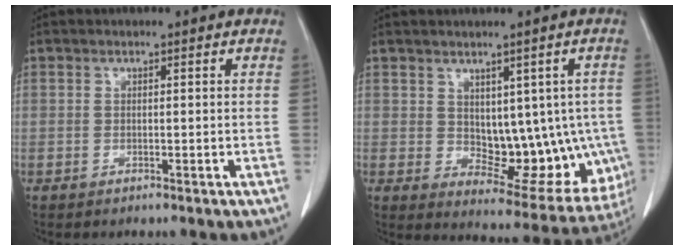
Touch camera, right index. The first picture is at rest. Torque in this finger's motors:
{"motor_torque": [0.19, 0.11, 0.15, 0.01]}